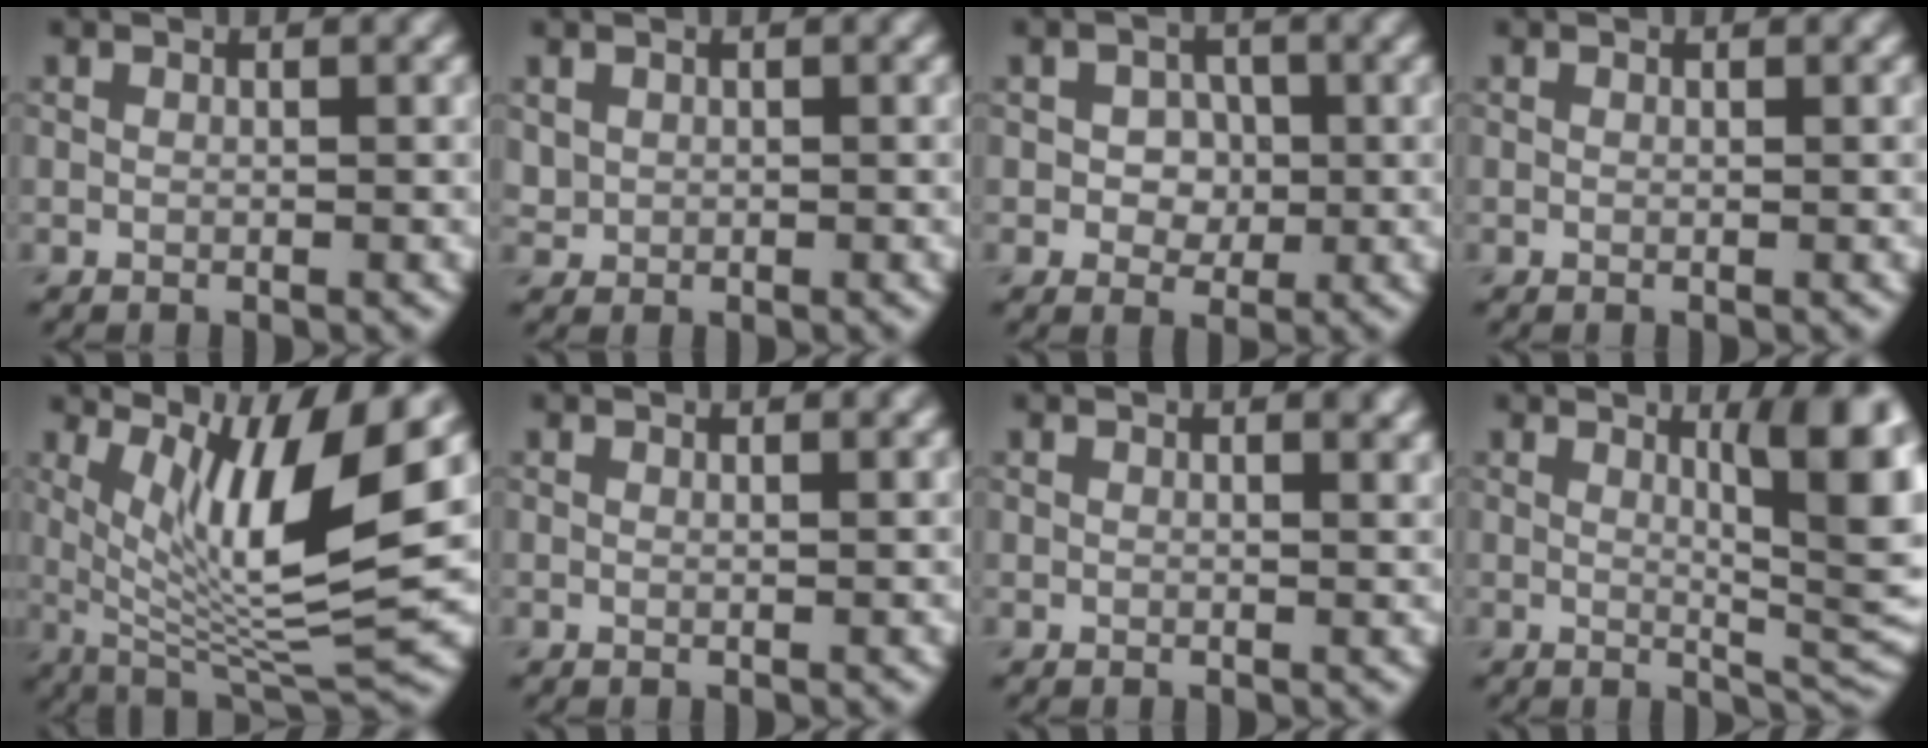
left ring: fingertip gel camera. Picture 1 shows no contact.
{"total": 0.9, "force": [0.3, 0.8, 0.2], "torque": [-0.001, -0.003, 0.010]}
{"total": 2.4, "force": [-0.1, 2.0, 1.4], "torque": [-0.019, 0.000, -0.006]}
{"total": 0.0}
{"total": 10.6, "force": [3.0, 2.5, 9.8], "torque": [-0.156, -0.012, 0.060]}
{"total": 0.6, "force": [0.4, 0.2, 0.4], "torque": [0.002, -0.002, 0.003]}
{"total": 1.1, "force": [0.9, 0.2, 0.5], "torque": [-0.004, -0.001, 0.014]}
{"total": 8.2, "force": [2.2, 2.2, 7.6], "torque": [-0.086, -0.004, 0.037]}